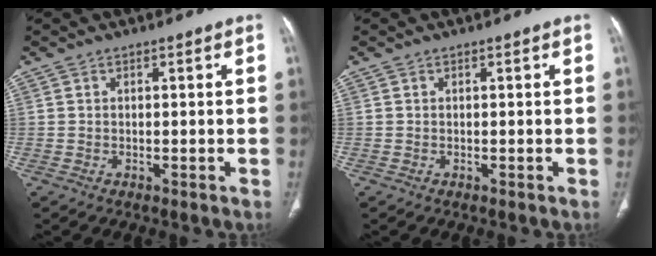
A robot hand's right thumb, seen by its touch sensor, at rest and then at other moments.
{"total": 0.0}